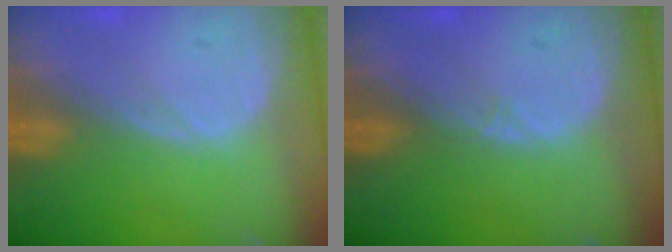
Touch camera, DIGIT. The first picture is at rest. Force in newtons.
{"total": 0.6, "press": 0.5, "slide": 0.4}